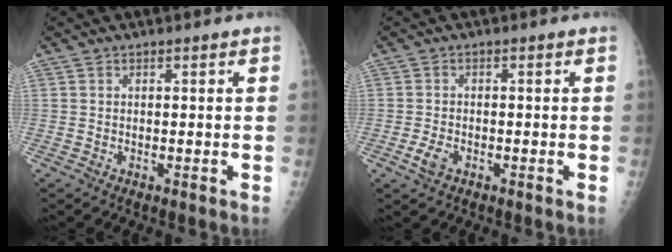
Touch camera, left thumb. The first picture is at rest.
{"total": 2.8, "force": [-1.5, 1.7, 1.6], "torque": [-0.032, 0.001, -0.026]}